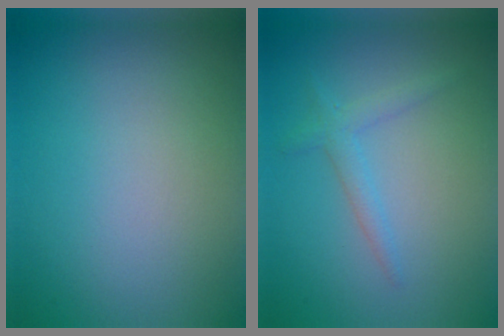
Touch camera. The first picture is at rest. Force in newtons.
{"total": 1.7, "press": 1.7, "slide": 0.1}